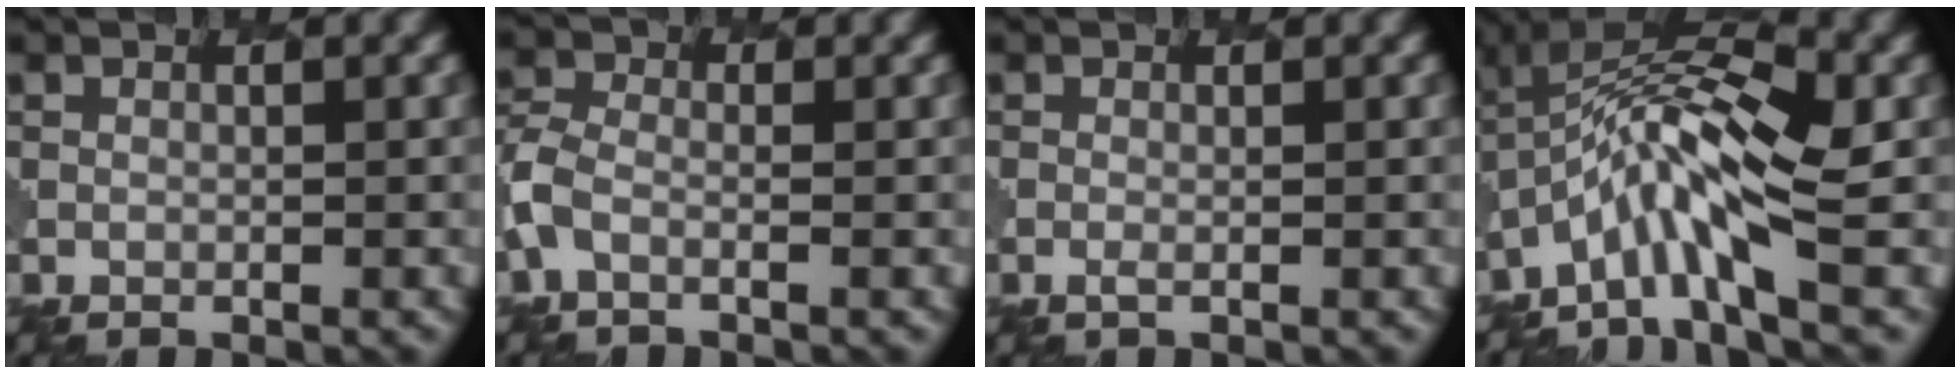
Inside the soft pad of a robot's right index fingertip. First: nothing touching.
{"total": 2.1, "force": [-1.2, 0.9, 1.4], "torque": [-0.038, -0.004, -0.038]}
{"total": 0.8, "force": [0.1, 0.3, 0.7], "torque": [-0.011, 0.000, 0.000]}
{"total": 7.6, "force": [-2.5, 2.1, 6.8], "torque": [-0.128, 0.017, -0.055]}